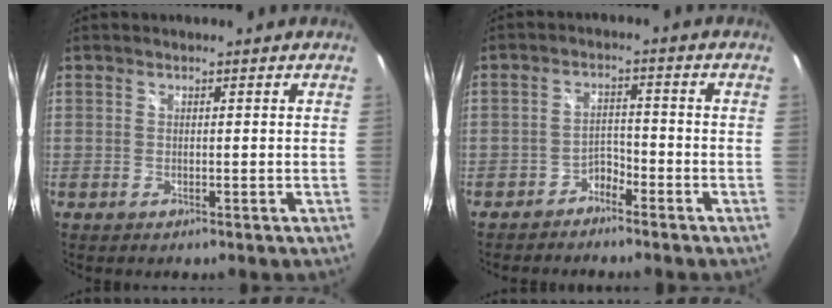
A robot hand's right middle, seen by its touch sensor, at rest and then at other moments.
{"total": 3.6, "force": [-3.1, 1.6, 0.6], "torque": [-0.015, 0.007, -0.051]}